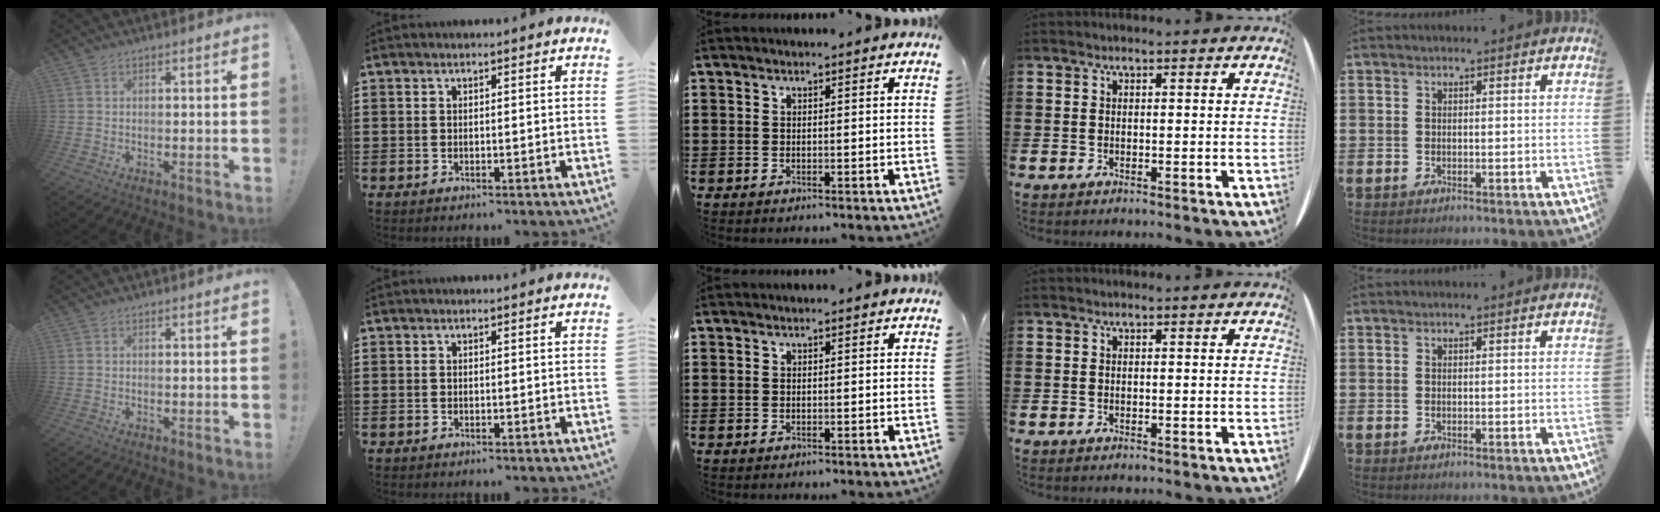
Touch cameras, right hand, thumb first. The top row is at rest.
{}